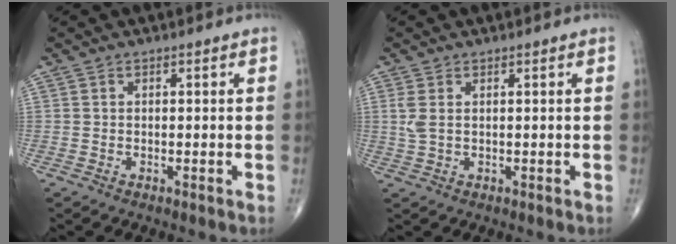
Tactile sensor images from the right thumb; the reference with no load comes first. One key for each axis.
{"total": 2.4, "fx": 0.5, "fy": 1.1, "fz": 2.0, "tx": -0.058, "ty": 0.006, "tz": 0.017}